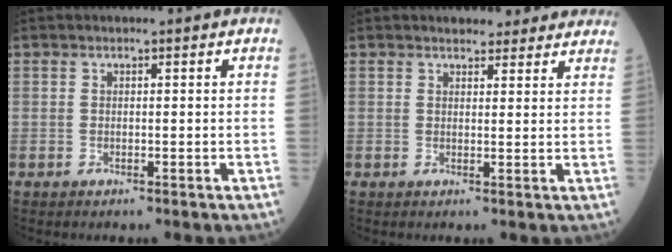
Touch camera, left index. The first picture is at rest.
{"total": 6.9, "force": [6.4, 2.3, 1.4], "torque": [0.001, 0.008, 0.062]}